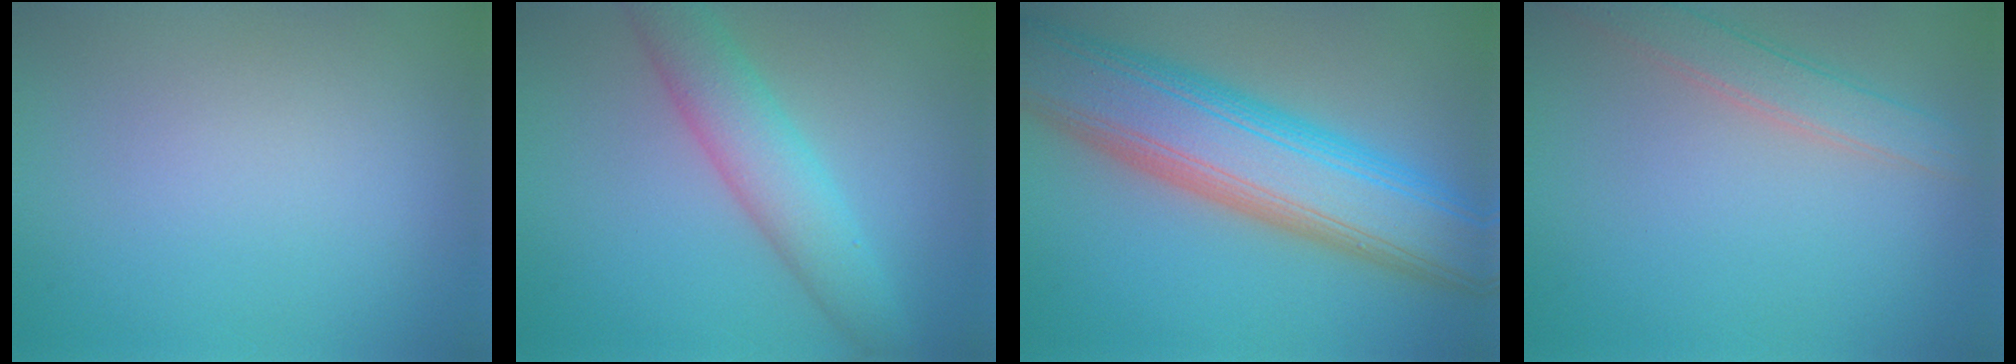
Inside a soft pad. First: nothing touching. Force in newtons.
{"total": 4.9, "press": 4.9, "slide": 0.1}
{"total": 11.7, "press": 11.6, "slide": 0.3}
{"total": 2.9, "press": 2.9, "slide": 0.2}